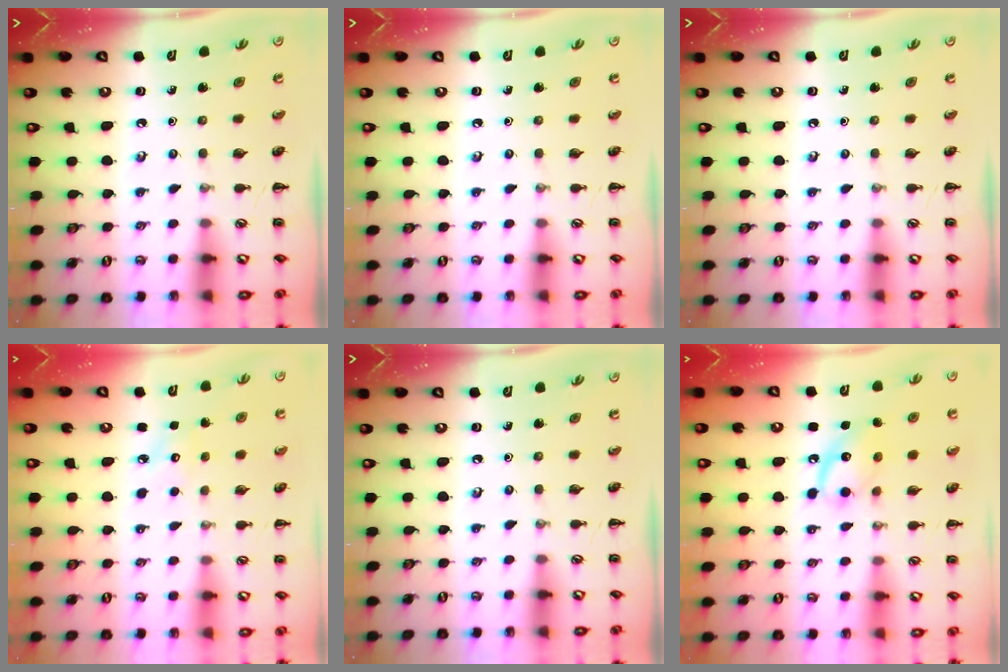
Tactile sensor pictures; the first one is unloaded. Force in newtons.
{"total": 0.0}
{"total": 0.0}
{"total": 3.9, "press": 3.8, "slide": 0.8}
{"total": 0.0}
{"total": 10.7, "press": 10.7, "slide": 0.4}